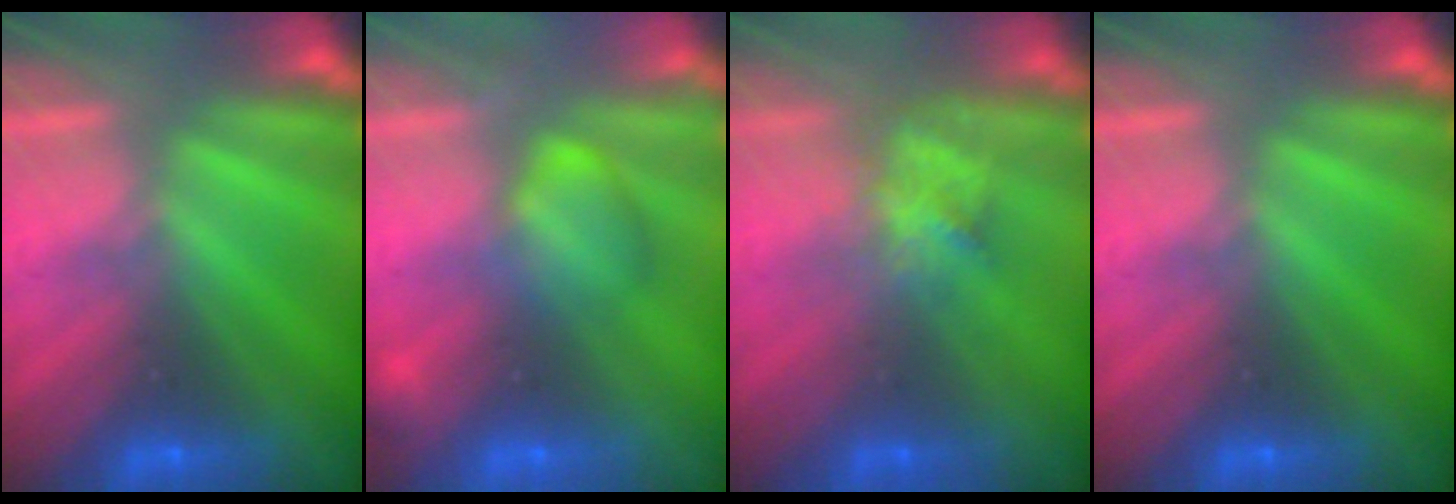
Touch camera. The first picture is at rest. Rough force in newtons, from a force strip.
{"total": 2.4}
{"total": 2.8}
{"total": 0.0}